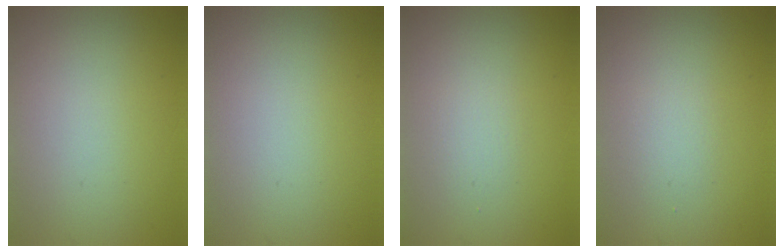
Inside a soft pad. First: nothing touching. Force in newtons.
{"total": 0.0}
{"total": 1.1, "press": 1.1, "slide": 0.0}
{"total": 1.3, "press": 1.3, "slide": 0.0}